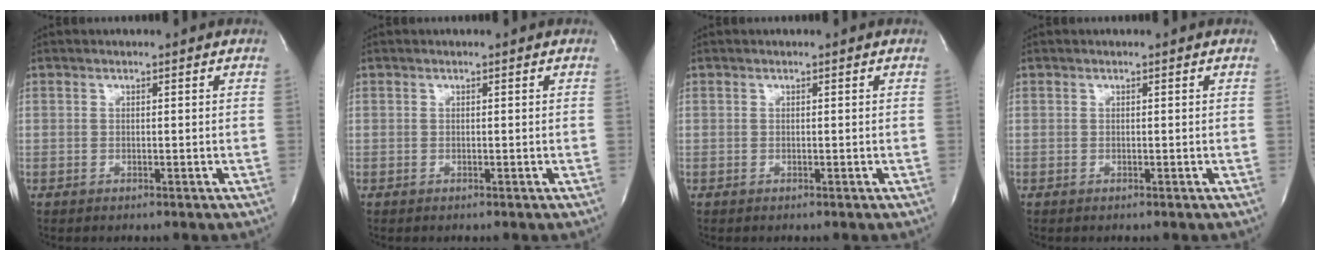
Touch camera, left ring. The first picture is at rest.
{"total": 0.0}
{"total": 0.0}
{"total": 0.0}